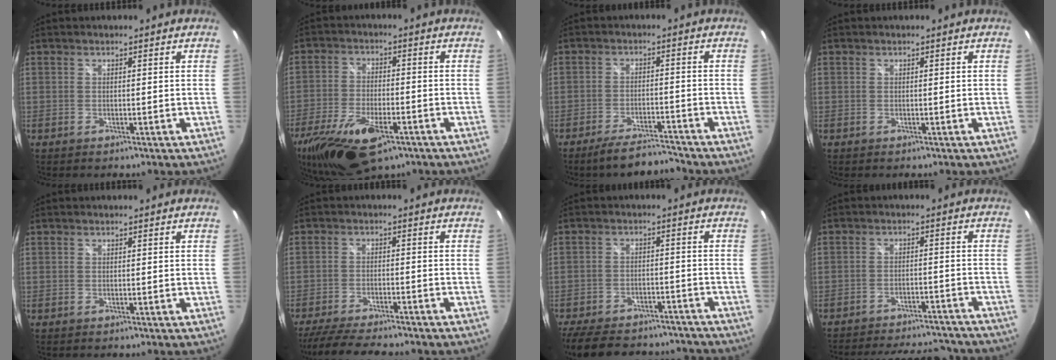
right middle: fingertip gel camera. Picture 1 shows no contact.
{"total": 18.3, "force": [-10.7, 8.1, 12.4], "torque": [-0.277, -0.047, -0.187]}
{"total": 7.2, "force": [-6.6, 0.7, 2.7], "torque": [-0.063, 0.001, -0.107]}
{"total": 0.0}
{"total": 0.0}
{"total": 12.8, "force": [-11.1, 1.7, 6.1], "torque": [-0.133, -0.026, -0.175]}
{"total": 21.3, "force": [-17.8, 8.1, 8.4], "torque": [-0.193, 0.008, -0.240]}
{"total": 21.4, "force": [-19.0, 6.1, 7.8], "torque": [-0.158, 0.016, -0.233]}